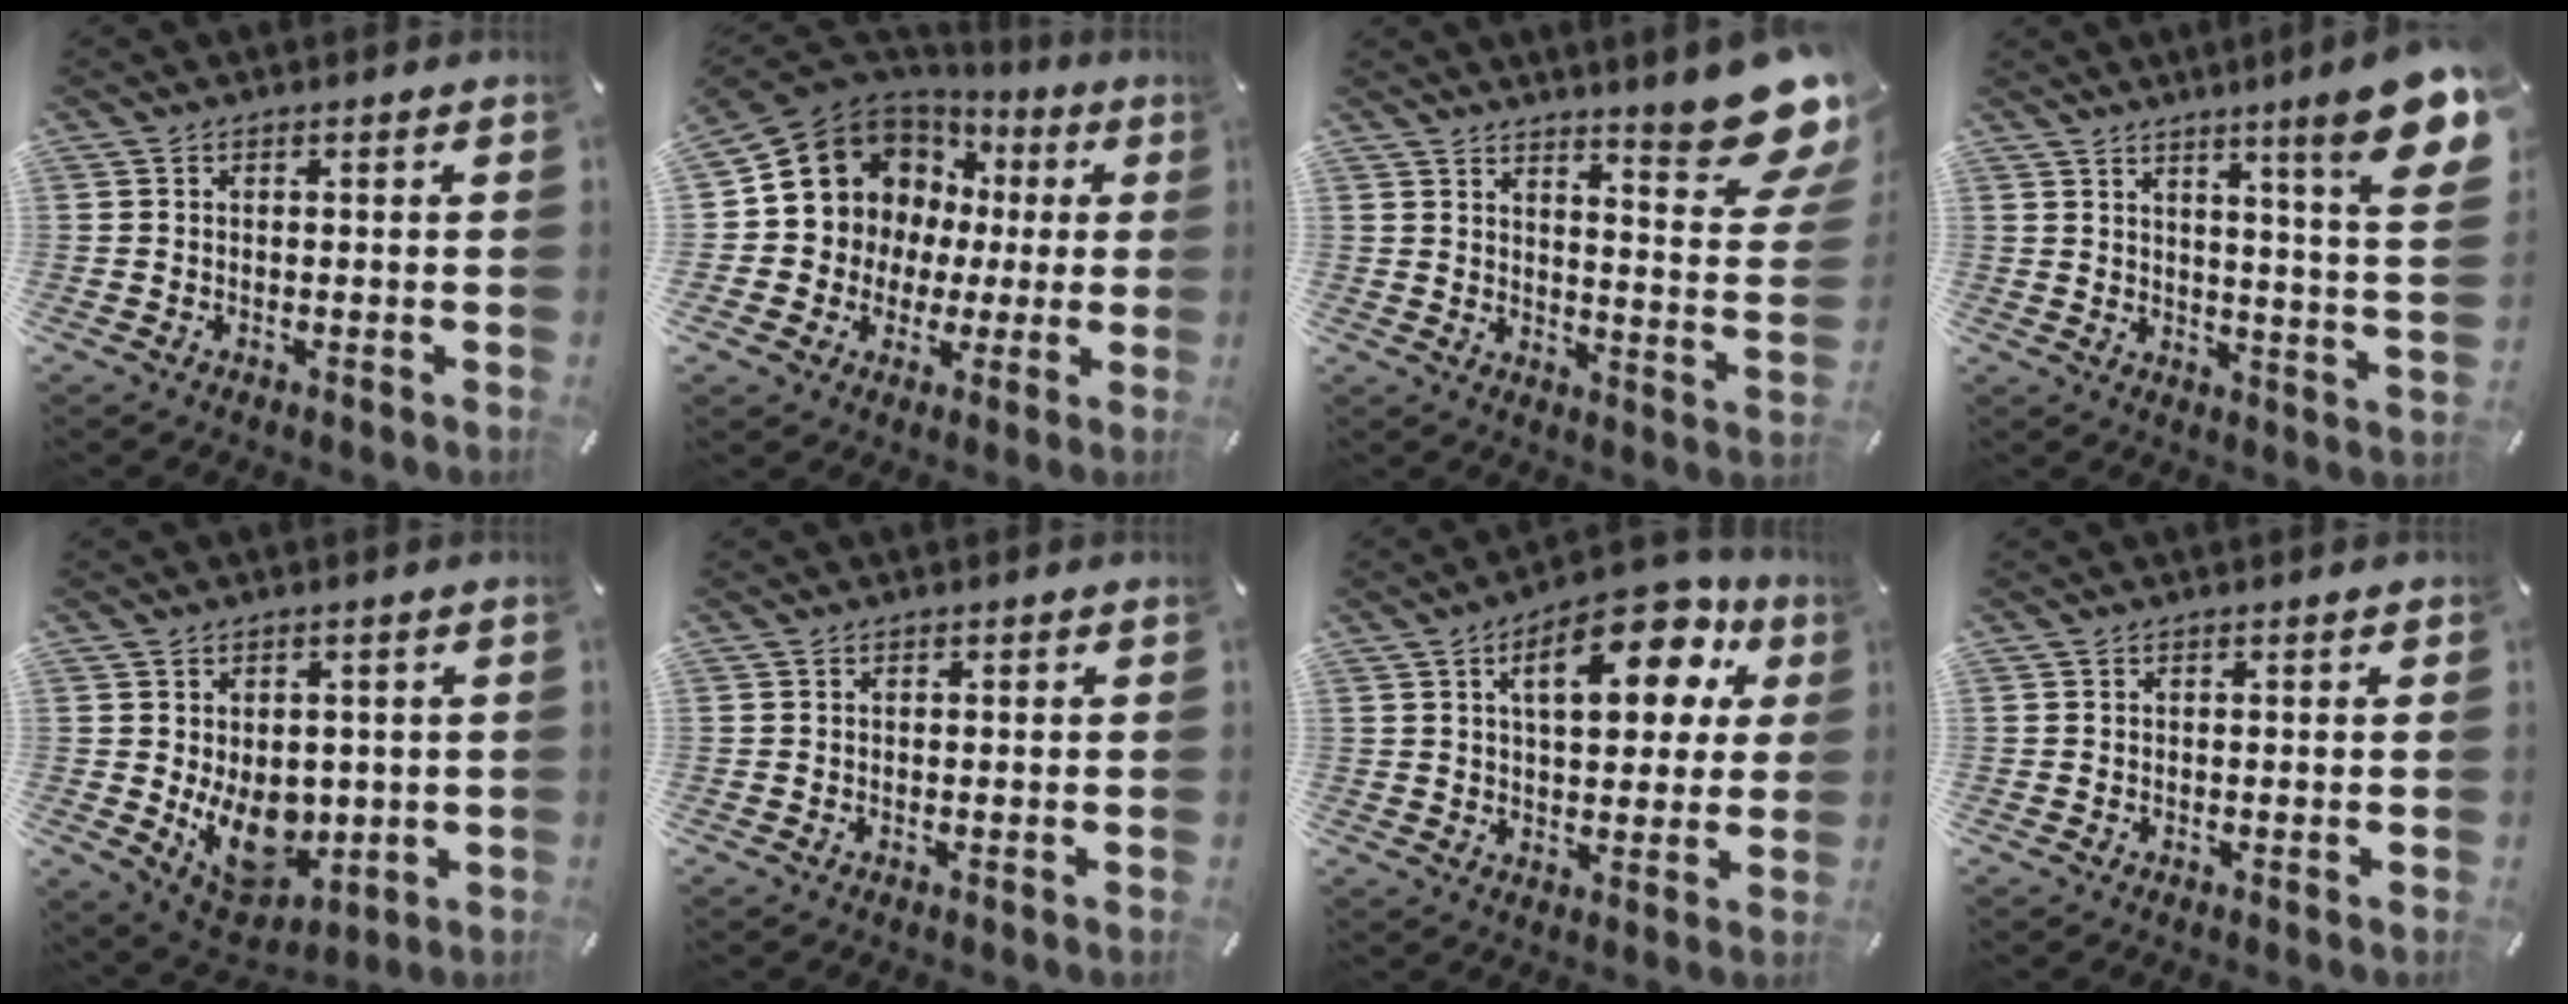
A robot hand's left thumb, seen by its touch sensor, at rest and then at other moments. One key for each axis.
{"total": 10.0, "fx": 2.8, "fy": 9.5, "fz": 1.0, "tx": -0.036, "ty": -0.047, "tz": 0.060}
{"total": 14.9, "fx": 11.0, "fy": 3.4, "fz": 9.4, "tx": -0.124, "ty": -0.107, "tz": 0.183}
{"total": 14.5, "fx": 8.5, "fy": 0.8, "fz": 11.8, "tx": -0.177, "ty": -0.069, "tz": 0.126}
{"total": 11.9, "fx": -1.3, "fy": 8.9, "fz": 7.8, "tx": -0.103, "ty": -0.014, "tz": -0.015}
{"total": 0.0}
{"total": 17.4, "fx": 7.7, "fy": 8.6, "fz": 13.0, "tx": -0.176, "ty": -0.029, "tz": 0.118}
{"total": 0.0}